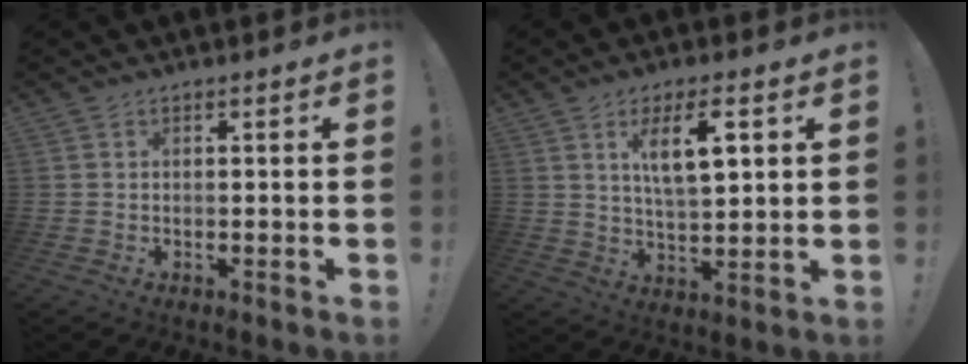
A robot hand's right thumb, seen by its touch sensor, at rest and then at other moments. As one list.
[{"total": 10.7, "force": [4.2, 3.5, 9.1], "torque": [-0.145, -0.008, 0.068]}]